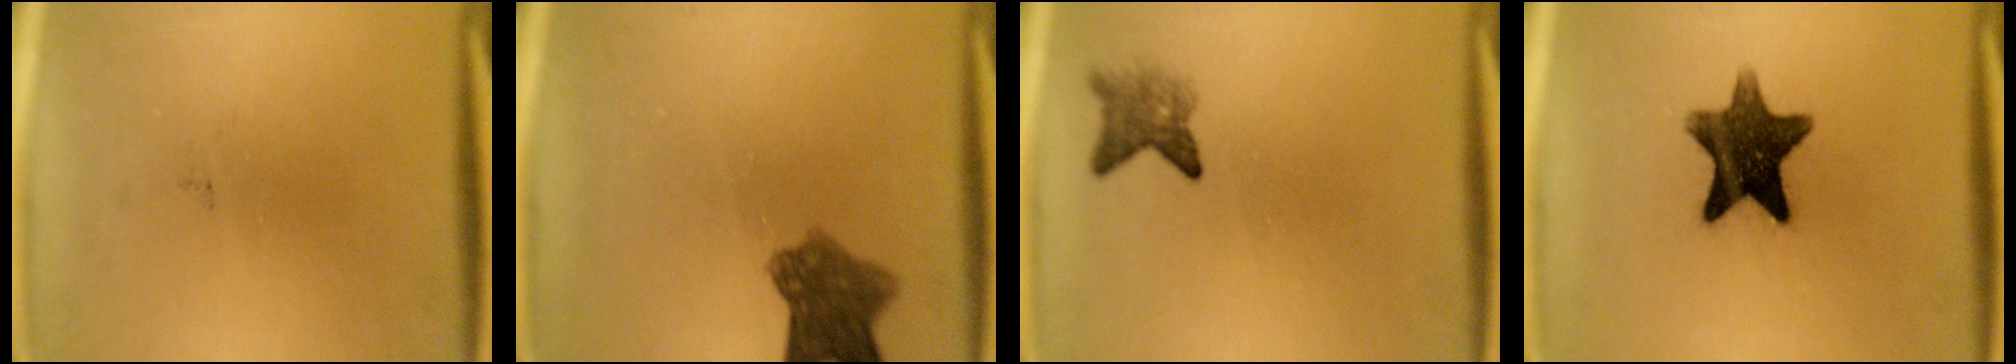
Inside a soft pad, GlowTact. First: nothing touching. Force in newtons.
{"total": 7.2}
{"total": 2.8}
{"total": 12.2}